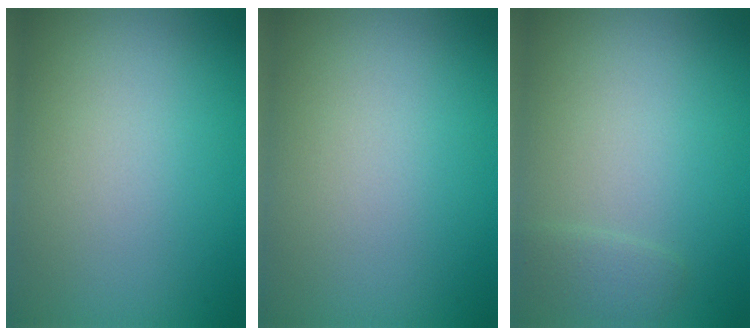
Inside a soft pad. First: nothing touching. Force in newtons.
{"total": 0.0}
{"total": 1.0, "press": 1.0, "slide": 0.2}